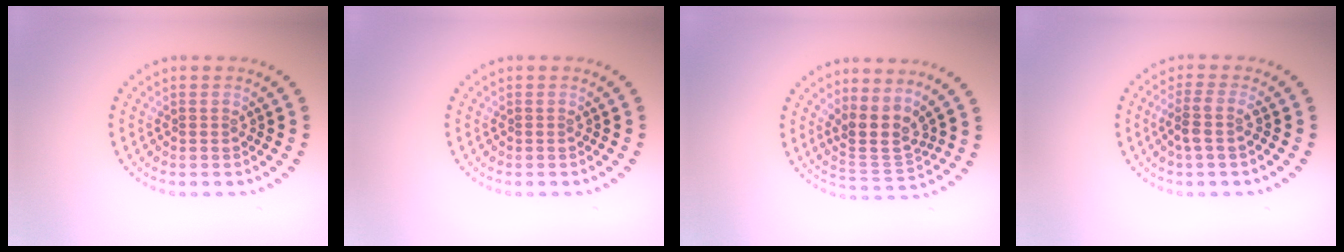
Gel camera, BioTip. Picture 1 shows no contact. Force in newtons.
{"total": 0.0}
{"total": 3.3, "press": 2.5, "slide": 2.2}
{"total": 2.2, "press": 1.8, "slide": 1.2}